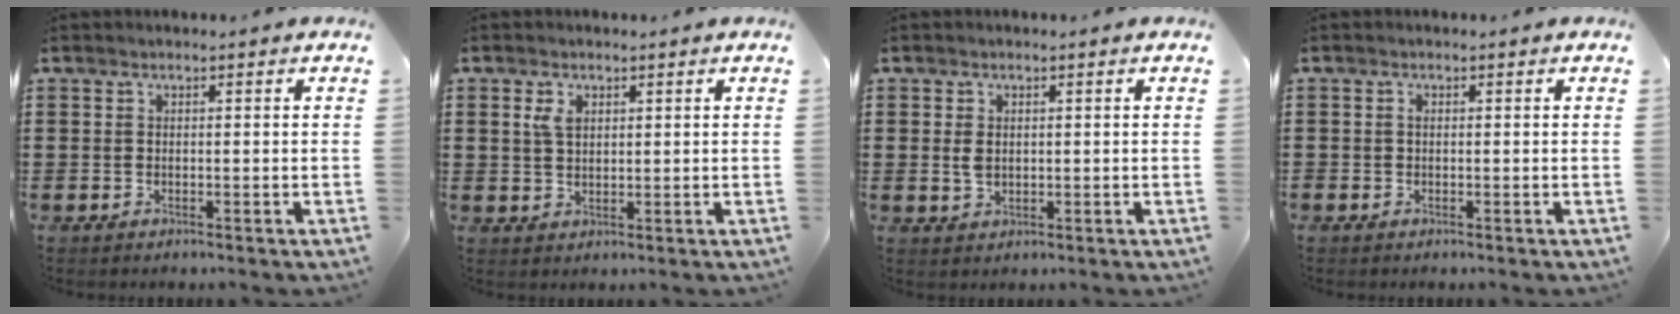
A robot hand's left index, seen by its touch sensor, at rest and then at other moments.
{"total": 2.8, "force": [1.2, 1.8, 1.9], "torque": [-0.042, 0.007, 0.021]}
{"total": 2.0, "force": [0.3, 1.5, 1.3], "torque": [-0.029, 0.007, 0.004]}
{"total": 0.6, "force": [-0.1, 0.4, 0.4], "torque": [-0.010, -0.001, -0.002]}